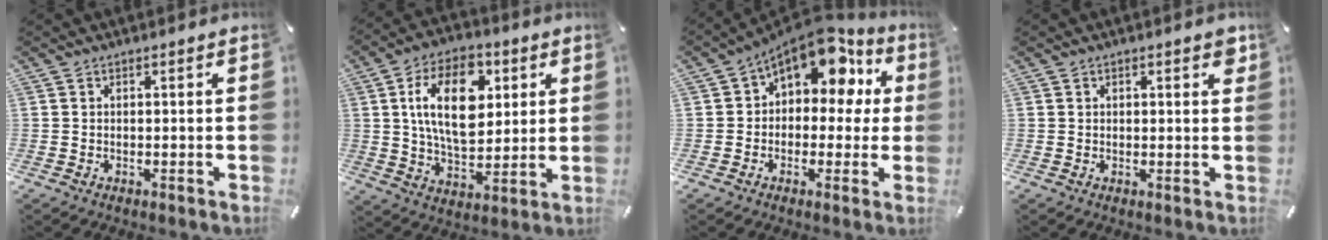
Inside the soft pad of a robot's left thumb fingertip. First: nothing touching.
{"total": 17.7, "force": [4.8, 10.7, 13.3], "torque": [-0.244, 0.007, 0.079]}
{"total": 13.9, "force": [7.1, 8.4, 8.5], "torque": [-0.131, -0.048, 0.125]}
{"total": 1.8, "force": [0.9, 0.9, 1.2], "torque": [-0.017, 0.003, 0.012]}